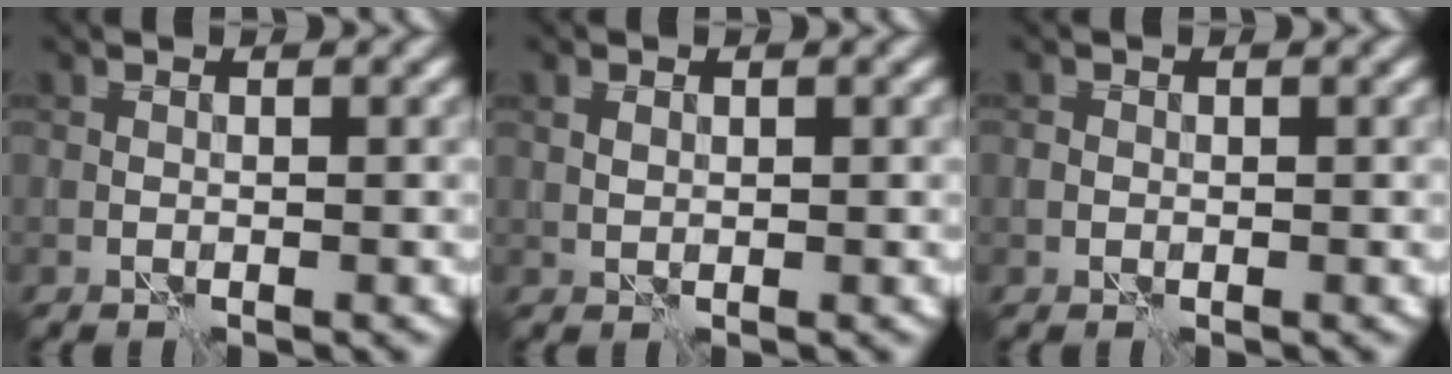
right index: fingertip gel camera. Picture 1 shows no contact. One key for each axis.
{"total": 0.8, "fx": 0.4, "fy": 0.6, "fz": 0.4, "tx": -0.011, "ty": 0.003, "tz": 0.008}
{"total": 0.6, "fx": -0.1, "fy": 0.6, "fz": 0.2, "tx": 0.000, "ty": -0.002, "tz": -0.004}